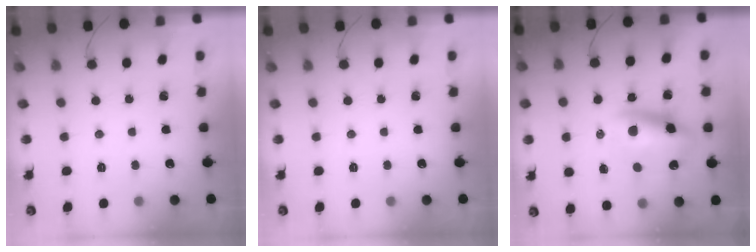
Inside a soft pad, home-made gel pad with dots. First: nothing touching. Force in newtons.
{"total": 0.0}
{"total": 12.5, "press": 12.1, "slide": 3.1}